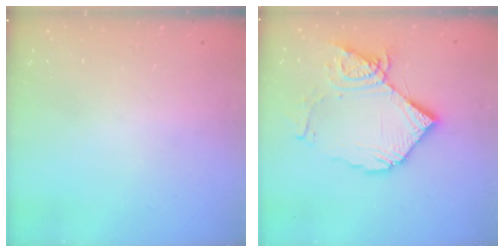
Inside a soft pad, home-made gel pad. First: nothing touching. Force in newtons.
{"total": 16.3, "press": 16.2, "slide": 2.1}